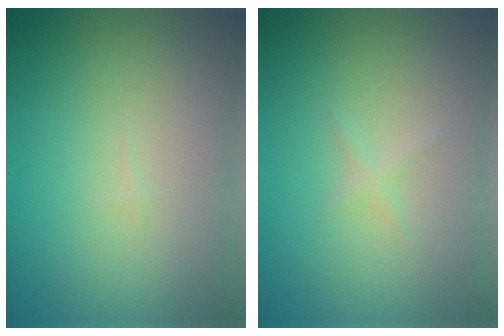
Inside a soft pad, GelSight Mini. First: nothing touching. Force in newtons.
{"total": 0.6, "press": 0.6, "slide": 0.0}